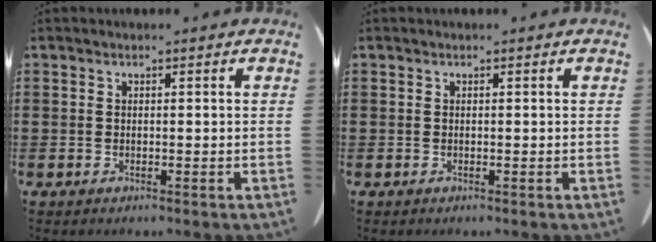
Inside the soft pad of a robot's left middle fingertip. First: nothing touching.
{"total": 0.0}